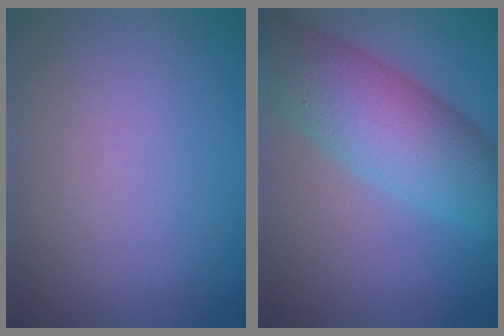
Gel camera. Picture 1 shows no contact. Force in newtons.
{"total": 9.2, "press": 9.2, "slide": 0.2}